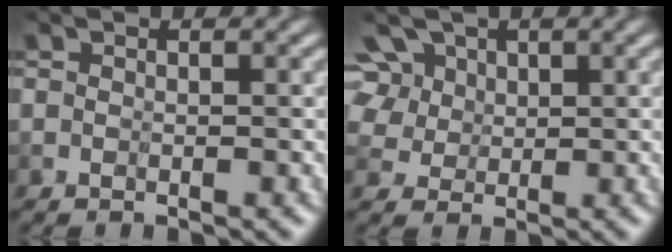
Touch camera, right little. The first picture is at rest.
{"total": 8.2, "force": [4.7, 5.5, 3.9], "torque": [-0.082, 0.028, 0.061]}